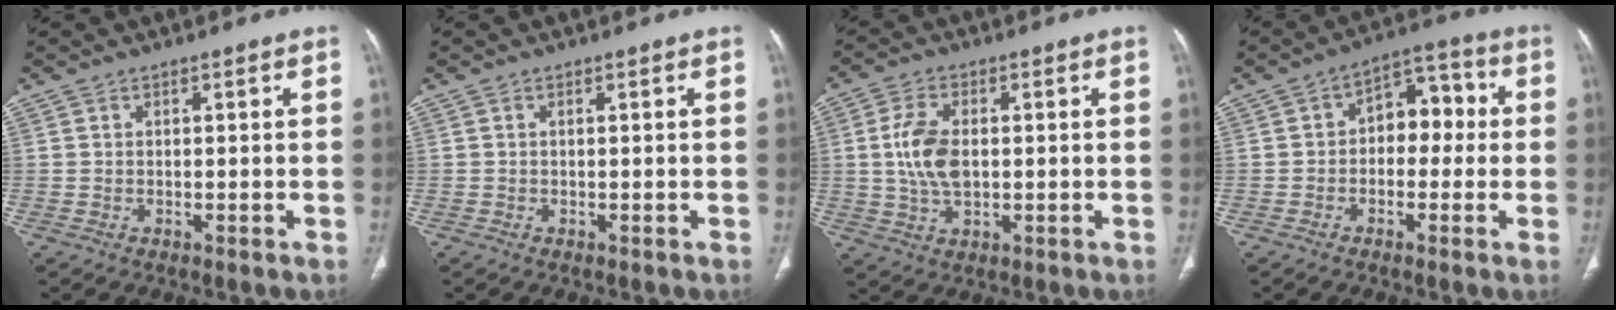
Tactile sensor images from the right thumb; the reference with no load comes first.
{"total": 0.0}
{"total": 8.3, "force": [0.4, 4.7, 6.8], "torque": [-0.139, 0.001, 0.011]}
{"total": 8.5, "force": [-0.1, 5.7, 6.3], "torque": [-0.048, 0.036, -0.015]}